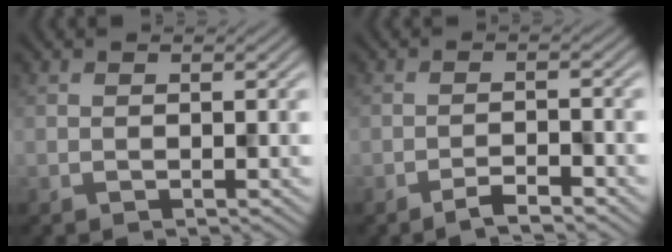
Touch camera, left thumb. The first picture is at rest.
{"total": 2.7, "force": [-2.1, 0.3, 1.7], "torque": [-0.031, 0.007, -0.041]}